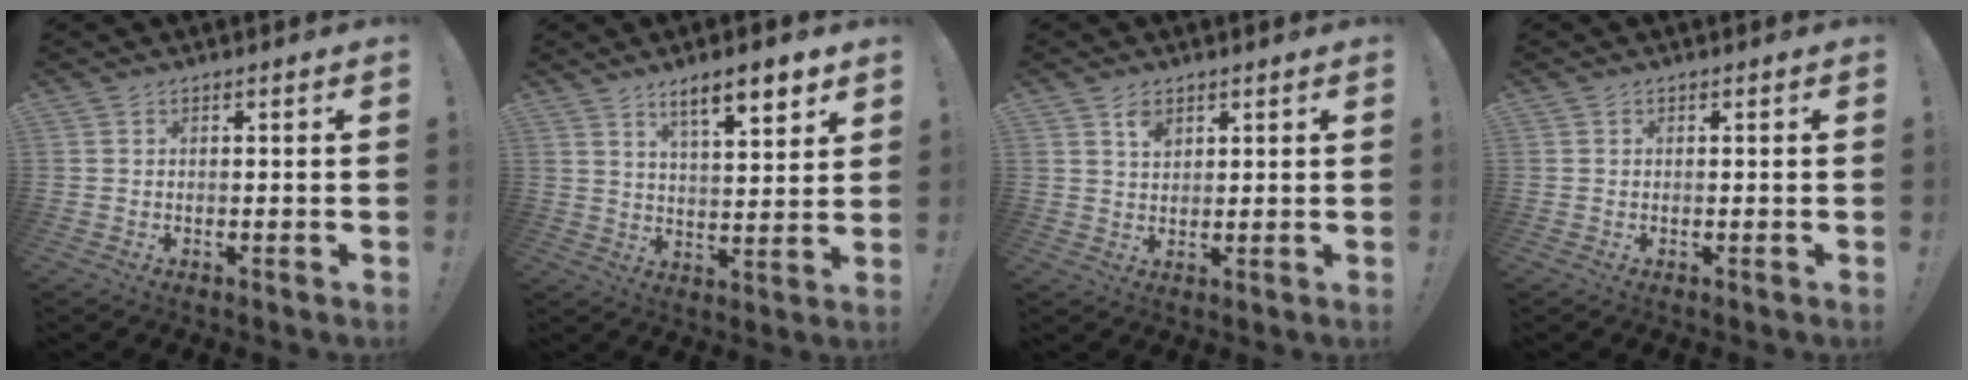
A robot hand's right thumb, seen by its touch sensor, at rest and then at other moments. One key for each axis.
{"total": 10.2, "fx": 6.9, "fy": 2.3, "fz": 7.2, "tx": -0.103, "ty": -0.037, "tz": 0.112}
{"total": 3.8, "fx": 2.3, "fy": 2.3, "fz": 1.8, "tx": -0.011, "ty": -0.016, "tz": 0.036}
{"total": 0.0}